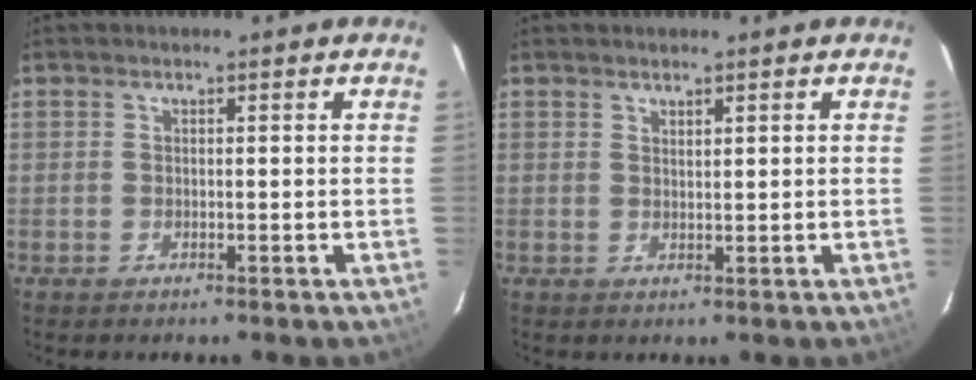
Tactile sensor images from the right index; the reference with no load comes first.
{"total": 1.3, "force": [1.1, 0.4, 0.6], "torque": [-0.006, 0.001, 0.019]}